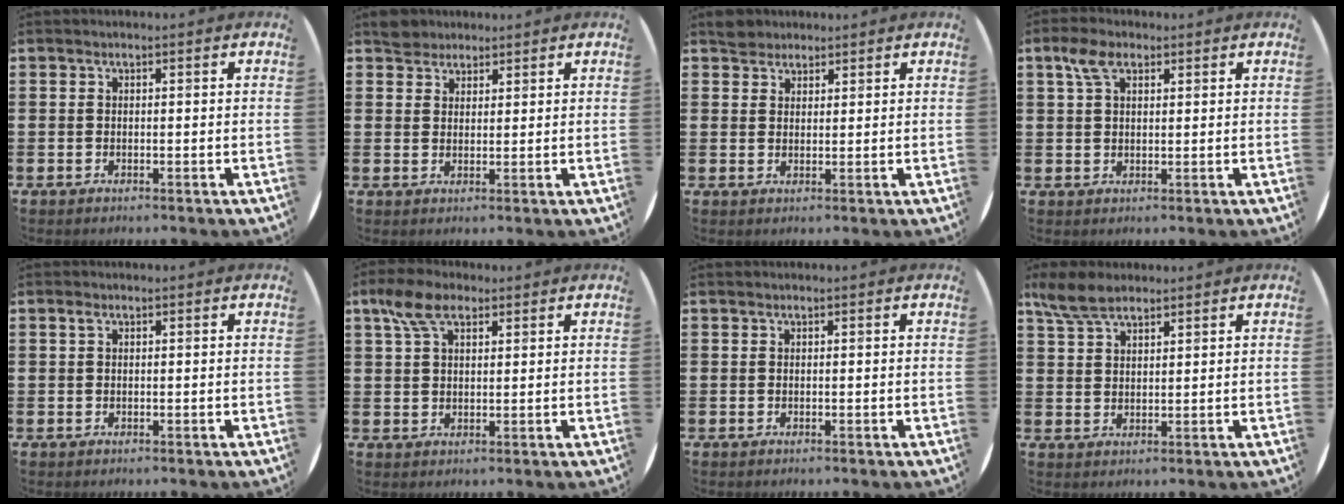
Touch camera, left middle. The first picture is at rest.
{"total": 2.8, "force": [2.6, 1.1, -0.1], "torque": [0.002, 0.002, 0.051]}
{"total": 2.6, "force": [2.3, 1.1, -0.1], "torque": [0.004, 0.003, 0.045]}
{"total": 4.1, "force": [2.4, 2.1, 2.5], "torque": [-0.056, 0.008, 0.044]}
{"total": 0.7, "force": [0.3, 0.4, 0.5], "torque": [-0.004, 0.000, 0.005]}
{"total": 5.8, "force": [3.6, 3.0, 3.4], "torque": [-0.071, 0.005, 0.065]}
{"total": 0.0}
{"total": 5.5, "force": [4.5, 1.8, 2.5], "torque": [-0.060, -0.006, 0.086]}